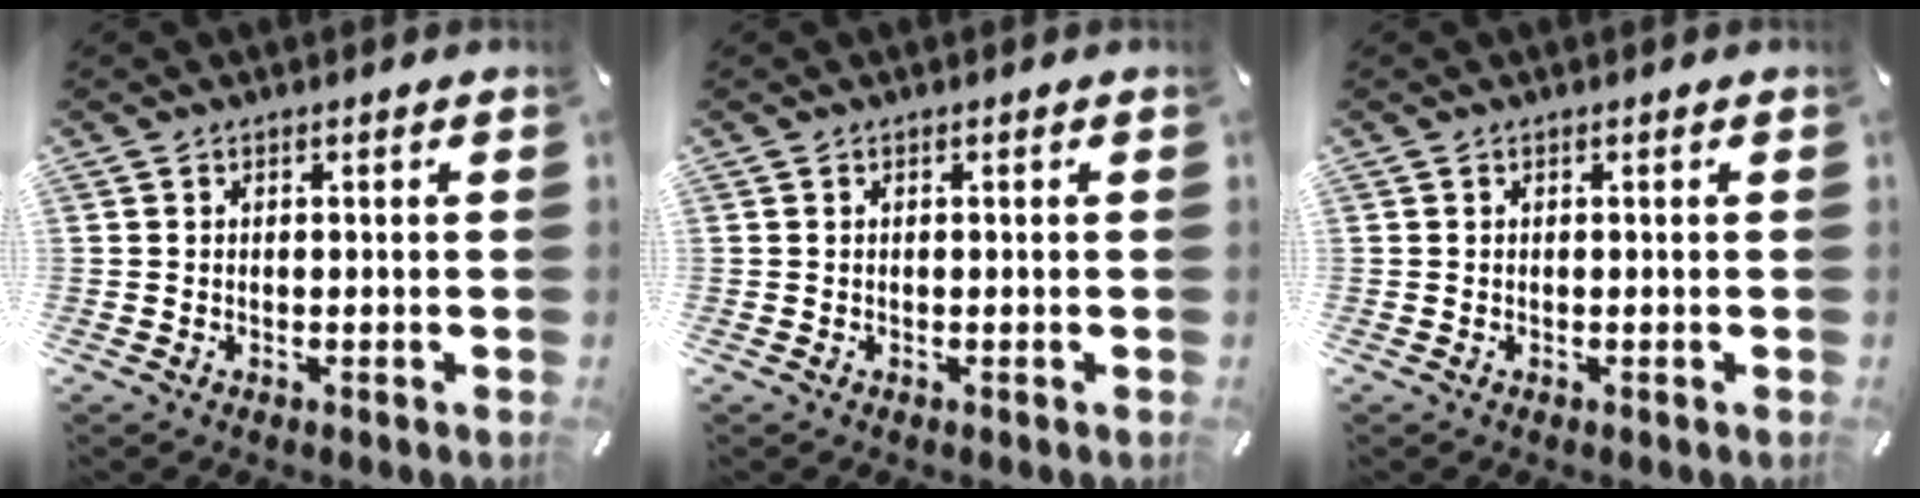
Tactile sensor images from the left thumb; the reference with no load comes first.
{"total": 0.0}
{"total": 0.0}